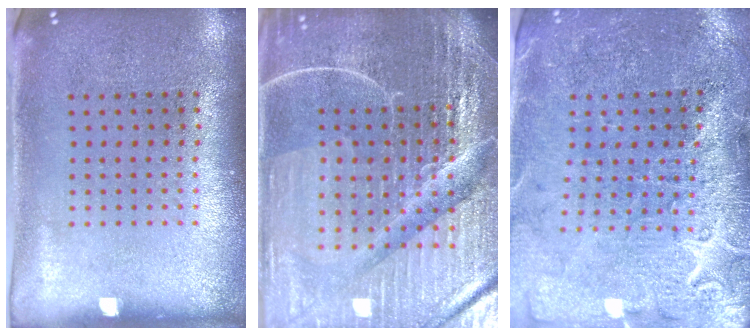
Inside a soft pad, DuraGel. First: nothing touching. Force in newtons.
{"total": 7.0, "press": 6.1, "slide": 3.4}
{"total": 3.1, "press": 3.1, "slide": 0.6}